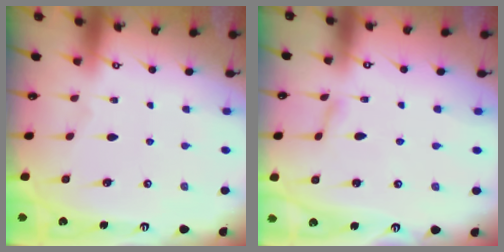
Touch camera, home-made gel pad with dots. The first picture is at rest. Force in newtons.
{"total": 1.6, "press": 1.6, "slide": 0.2}